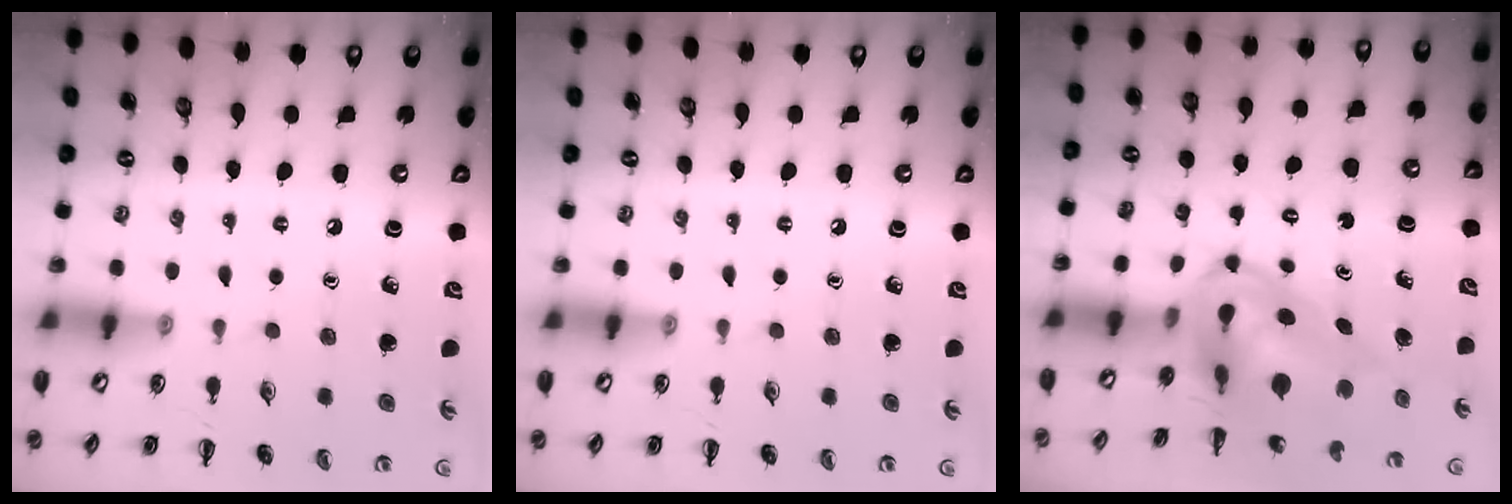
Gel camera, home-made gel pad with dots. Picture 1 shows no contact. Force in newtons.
{"total": 0.0}
{"total": 7.7, "press": 7.3, "slide": 2.5}